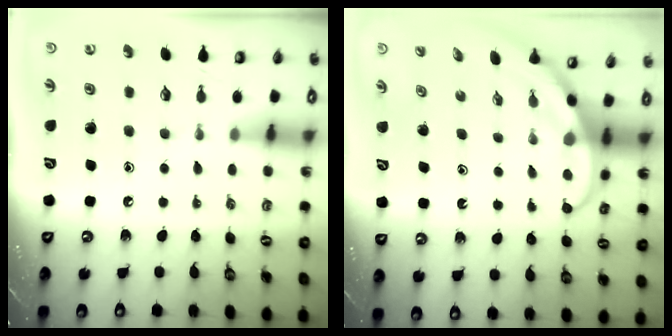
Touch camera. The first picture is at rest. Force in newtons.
{"total": 3.8, "press": 3.8, "slide": 0.3}